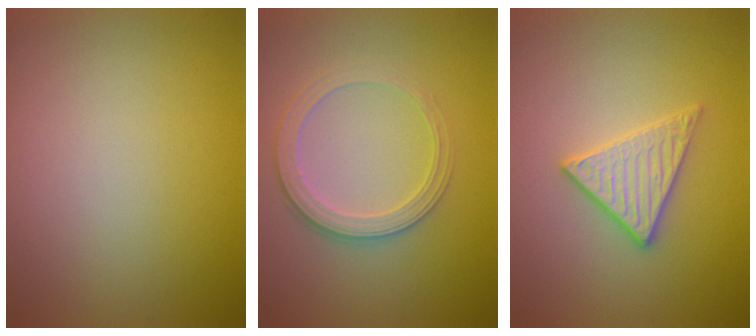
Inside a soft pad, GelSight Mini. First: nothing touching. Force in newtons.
{"total": 2.8, "press": 2.7, "slide": 0.8}
{"total": 2.8, "press": 2.7, "slide": 0.6}